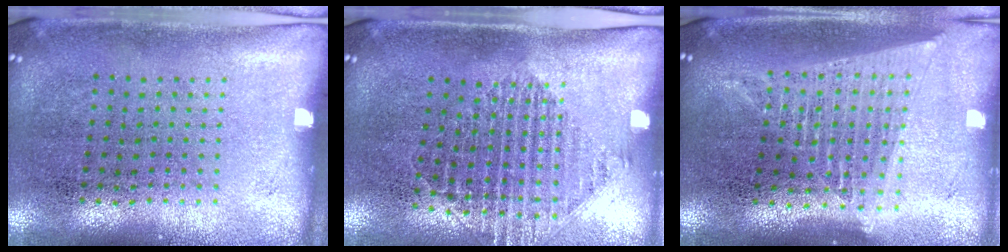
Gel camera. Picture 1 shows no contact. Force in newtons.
{"total": 1.4, "press": 1.2, "slide": 0.9}
{"total": 1.7, "press": 1.6, "slide": 0.7}